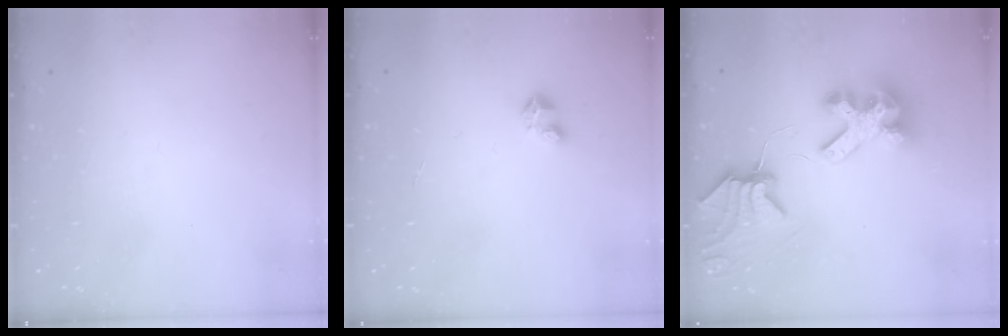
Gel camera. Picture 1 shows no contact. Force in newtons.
{"total": 3.0, "press": 2.9, "slide": 0.2}
{"total": 8.9, "press": 8.8, "slide": 1.1}